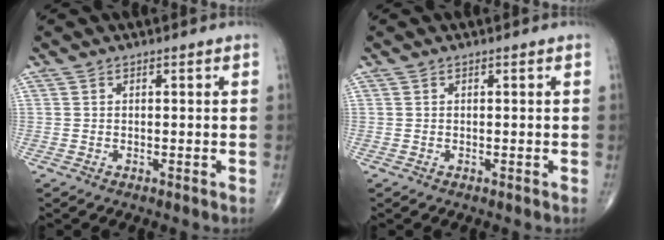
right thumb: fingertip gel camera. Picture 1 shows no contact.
{"total": 0.0}